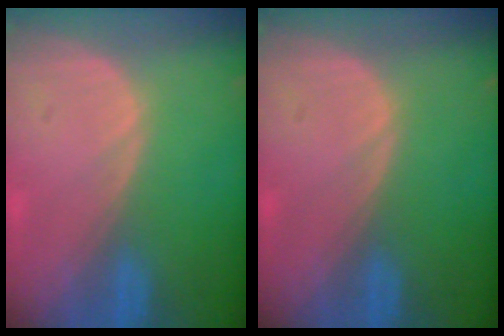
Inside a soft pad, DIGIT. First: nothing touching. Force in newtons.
{"total": 0.0}